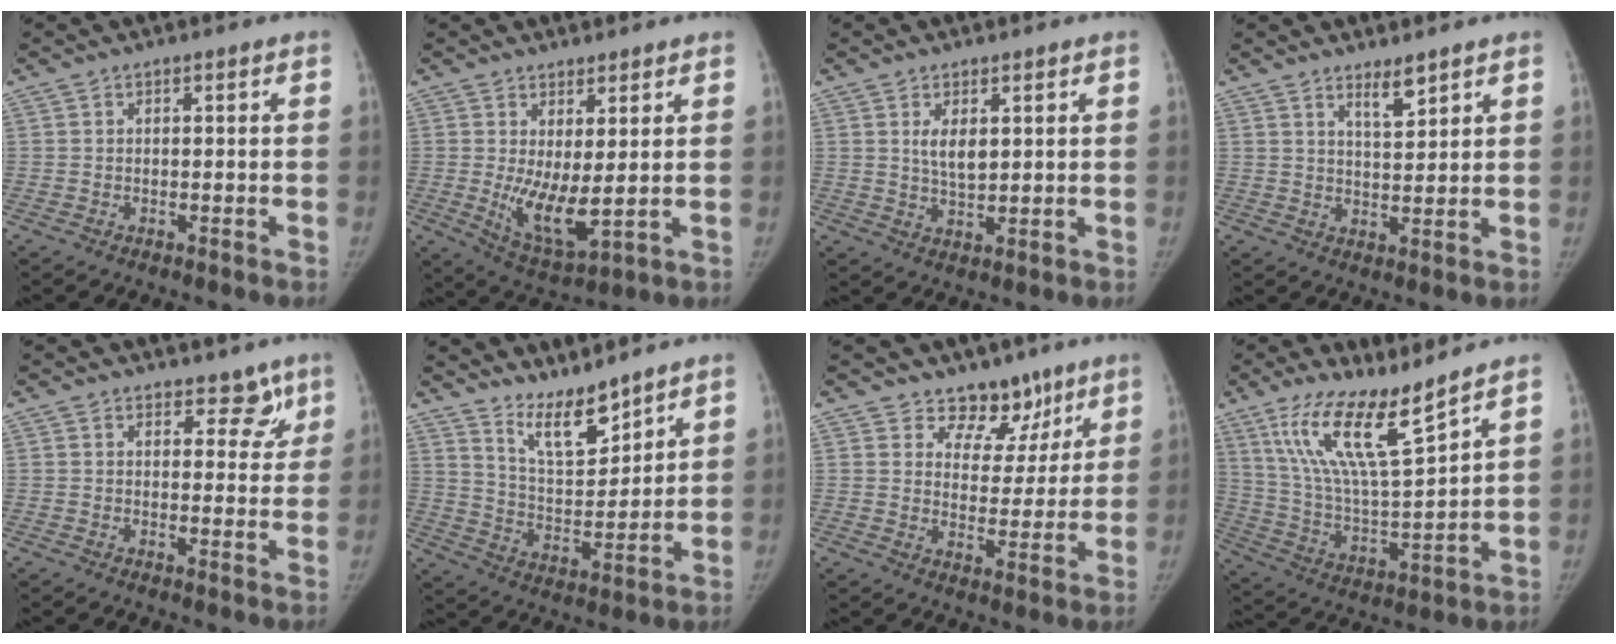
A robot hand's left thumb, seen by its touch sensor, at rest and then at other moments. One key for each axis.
{"total": 8.5, "fx": 0.7, "fy": 2.7, "fz": 8.0, "tx": -0.141, "ty": -0.032, "tz": 0.025}
{"total": 4.4, "fx": 1.6, "fy": 2.1, "fz": 3.6, "tx": -0.056, "ty": -0.015, "tz": 0.033}
{"total": 4.2, "fx": 3.2, "fy": 0.9, "fz": 2.5, "tx": -0.034, "ty": -0.031, "tz": 0.056}
{"total": 4.6, "fx": 3.4, "fy": 2.7, "fz": 1.7, "tx": 0.018, "ty": -0.018, "tz": 0.042}
{"total": 9.8, "fx": 8.3, "fy": 2.4, "fz": 4.5, "tx": -0.062, "ty": -0.073, "tz": 0.164}
{"total": 8.9, "fx": 6.4, "fy": 5.7, "fz": 2.0, "tx": 0.024, "ty": -0.038, "tz": 0.101}
{"total": 16.3, "fx": 11.3, "fy": 2.6, "fz": 11.4, "tx": -0.200, "ty": -0.067, "tz": 0.226}